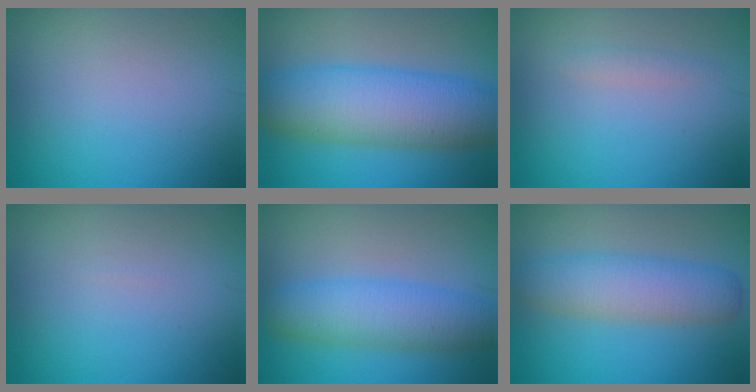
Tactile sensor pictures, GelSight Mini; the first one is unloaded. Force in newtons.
{"total": 9.6, "press": 9.6, "slide": 0.4}
{"total": 0.9, "press": 0.9, "slide": 0.1}
{"total": 0.0}
{"total": 5.7, "press": 5.7, "slide": 0.1}
{"total": 5.5, "press": 5.5, "slide": 0.2}